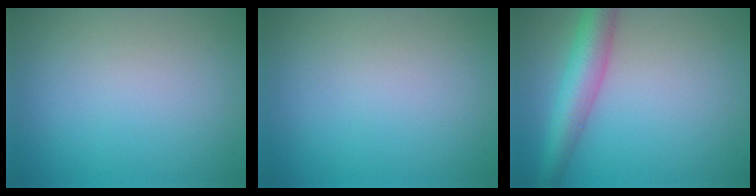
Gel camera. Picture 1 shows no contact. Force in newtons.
{"total": 0.0}
{"total": 5.1, "press": 5.1, "slide": 0.3}